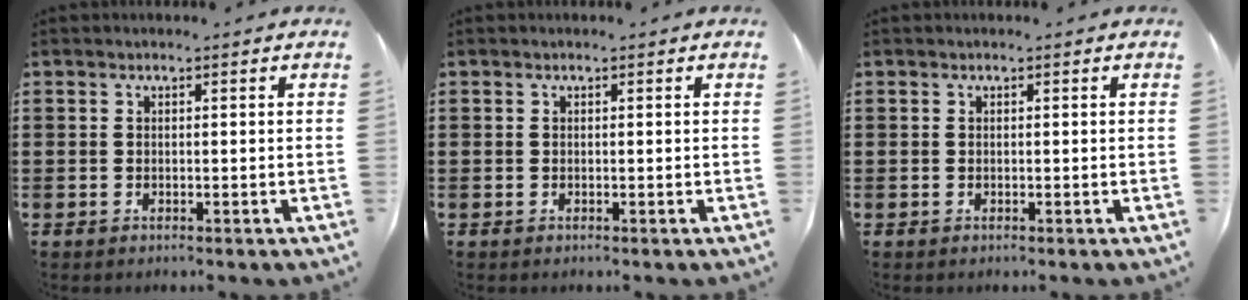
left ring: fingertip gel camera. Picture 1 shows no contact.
{"total": 0.0}
{"total": 0.0}